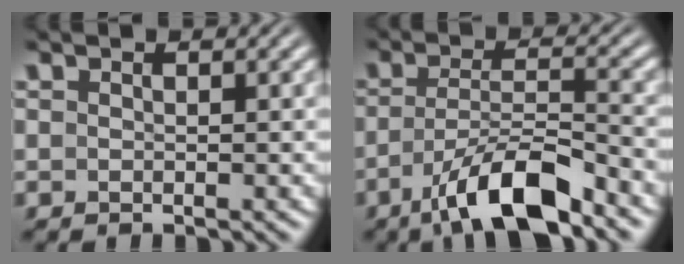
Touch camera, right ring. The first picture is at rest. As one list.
[{"total": 6.3, "force": [-3.6, 1.5, 5.0], "torque": [-0.076, -0.019, -0.051]}]